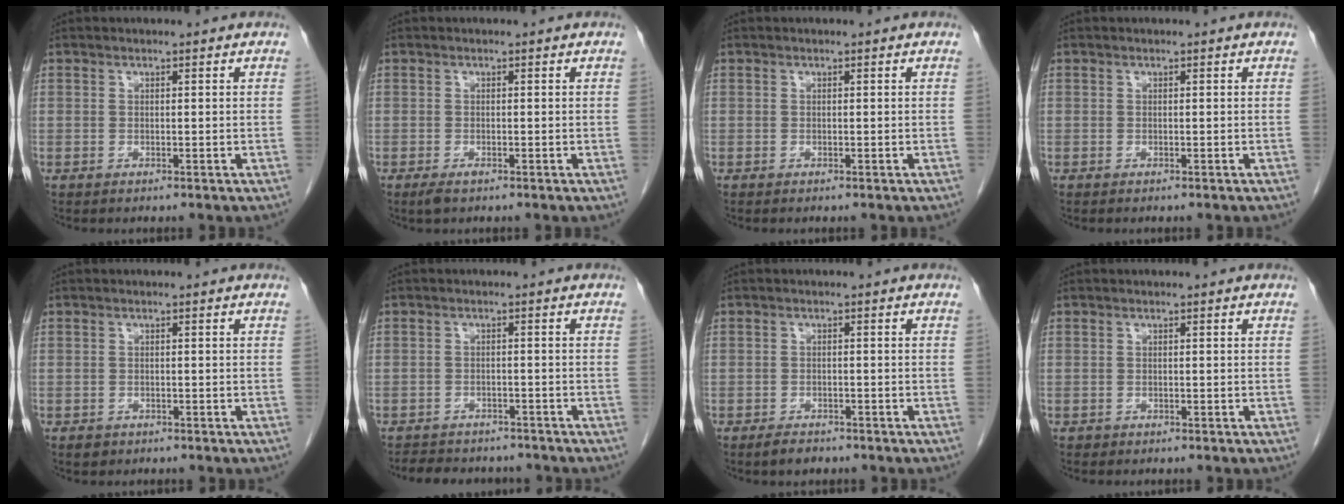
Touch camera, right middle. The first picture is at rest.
{"total": 1.5, "force": [-0.9, 0.5, 1.0], "torque": [-0.022, -0.003, -0.014]}
{"total": 0.5, "force": [-0.5, 0.1, 0.3], "torque": [-0.006, -0.001, -0.006]}
{"total": 0.8, "force": [-0.7, 0.1, 0.4], "torque": [-0.002, 0.000, -0.008]}
{"total": 1.2, "force": [-0.8, 0.9, 0.3], "torque": [-0.009, 0.002, -0.007]}
{"total": 9.0, "force": [-8.0, 3.3, 2.4], "torque": [-0.044, 0.005, -0.101]}
{"total": 2.4, "force": [-1.9, 1.1, 1.0], "torque": [-0.023, -0.001, -0.025]}
{"total": 0.0}